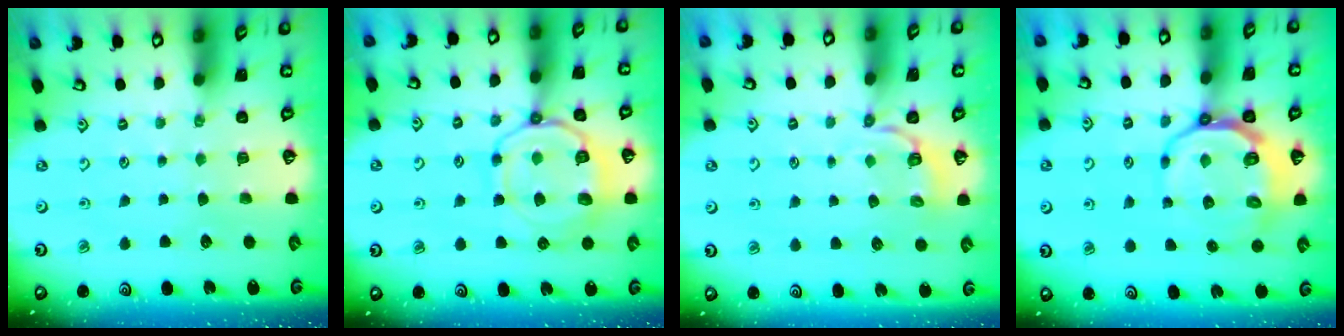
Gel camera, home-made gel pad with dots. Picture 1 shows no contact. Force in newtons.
{"total": 12.6, "press": 12.6, "slide": 1.4}
{"total": 4.2, "press": 3.2, "slide": 2.6}
{"total": 10.8, "press": 10.3, "slide": 3.0}